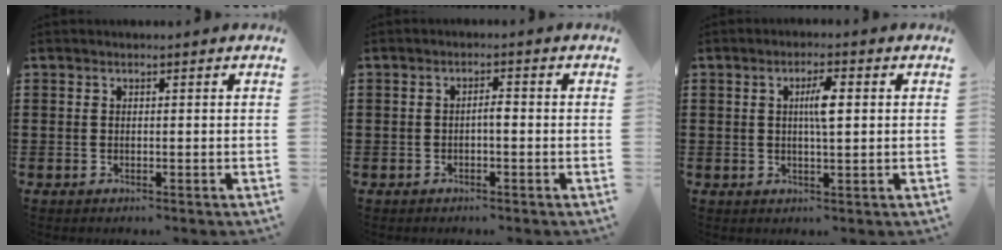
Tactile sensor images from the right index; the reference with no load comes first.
{"total": 1.6, "force": [-0.5, 0.4, 1.5], "torque": [-0.029, 0.001, -0.011]}
{"total": 4.2, "force": [0.7, 1.0, 4.0], "torque": [-0.072, 0.002, 0.007]}